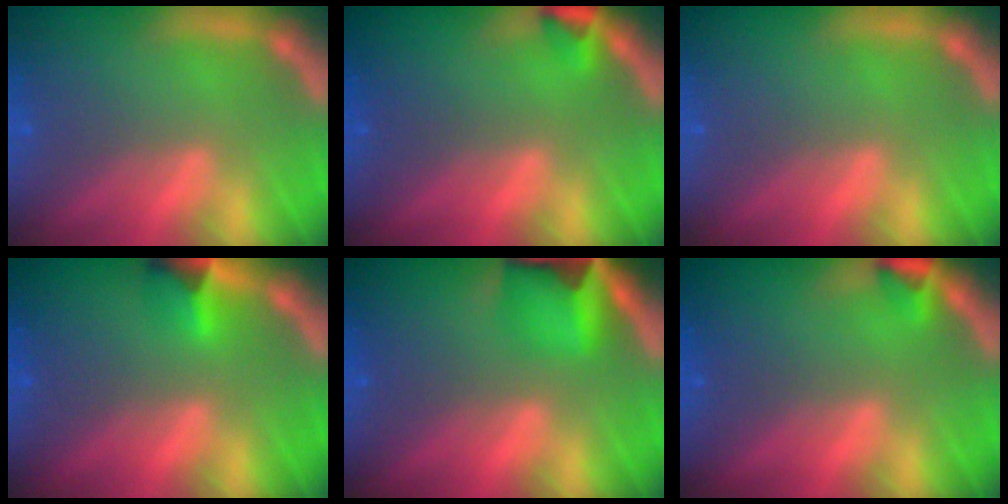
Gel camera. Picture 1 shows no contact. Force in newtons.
{"total": 1.5}
{"total": 0.0}
{"total": 2.4}
{"total": 6.0}
{"total": 1.5}